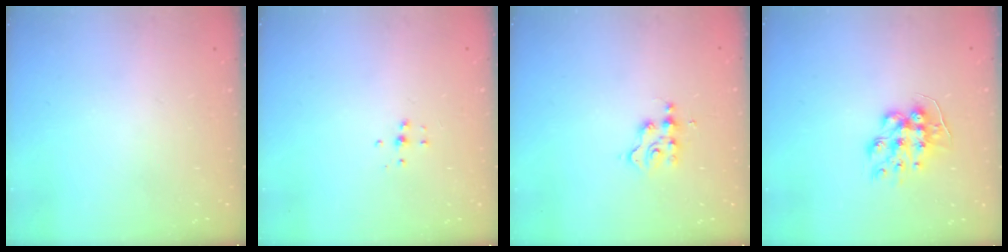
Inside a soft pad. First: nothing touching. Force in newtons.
{"total": 3.8, "press": 3.8, "slide": 0.3}
{"total": 3.0, "press": 3.0, "slide": 0.3}
{"total": 10.1, "press": 10.1, "slide": 0.6}